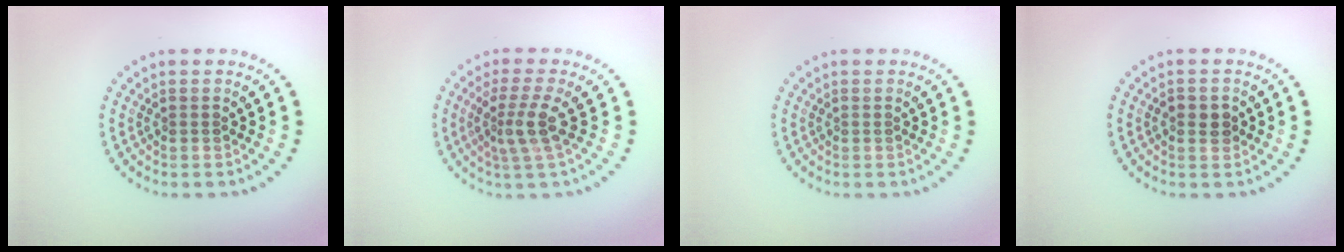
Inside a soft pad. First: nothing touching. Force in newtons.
{"total": 3.0, "press": 2.4, "slide": 1.9}
{"total": 0.0}
{"total": 1.7, "press": 1.7, "slide": 0.1}